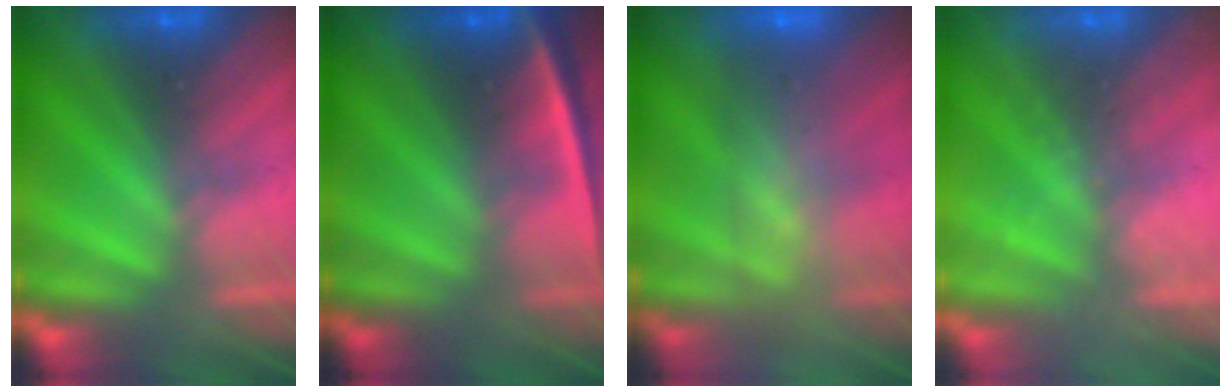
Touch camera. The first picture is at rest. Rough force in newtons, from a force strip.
{"total": 2.3}
{"total": 7.9}
{"total": 2.0}